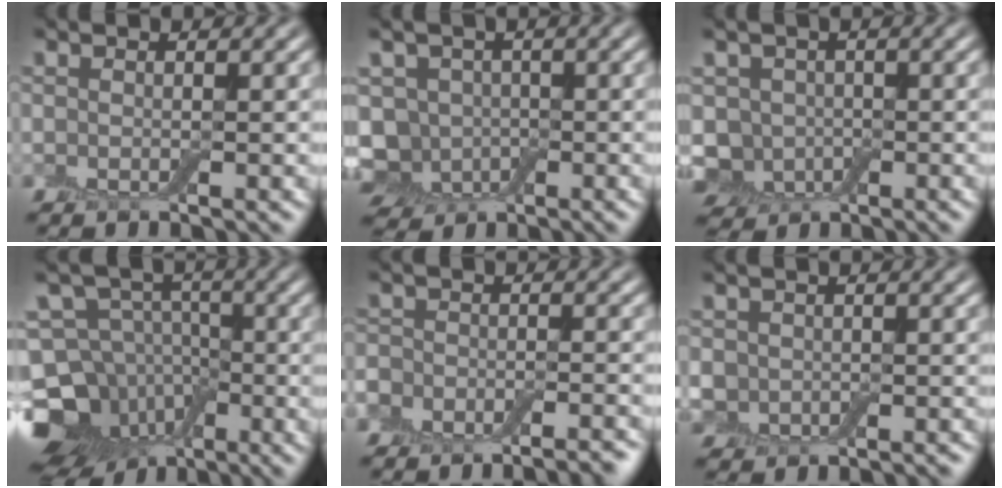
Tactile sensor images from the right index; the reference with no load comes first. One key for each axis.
{"total": 7.0, "fx": -2.3, "fy": 5.8, "fz": 3.3, "tx": -0.055, "ty": -0.003, "tz": -0.051}
{"total": 3.7, "fx": -0.8, "fy": 3.4, "fz": 1.5, "tx": -0.027, "ty": -0.009, "tz": -0.022}
{"total": 12.6, "fx": -7.0, "fy": 9.4, "fz": 4.6, "tx": -0.085, "ty": -0.010, "tz": -0.118}
{"total": 7.3, "fx": -6.2, "fy": 3.4, "fz": 1.9, "tx": 0.000, "ty": 0.003, "tz": -0.090}
{"total": 3.6, "fx": -0.7, "fy": 3.3, "fz": 1.2, "tx": -0.018, "ty": -0.007, "tz": -0.018}